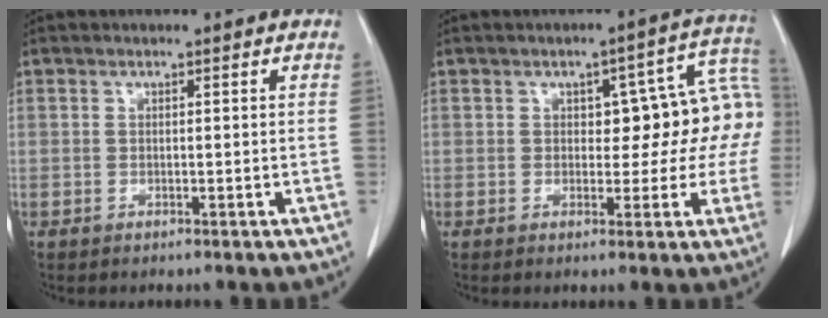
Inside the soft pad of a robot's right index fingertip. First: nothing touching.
{"total": 10.4, "force": [0.7, 5.3, 9.0], "torque": [-0.085, 0.047, 0.010]}